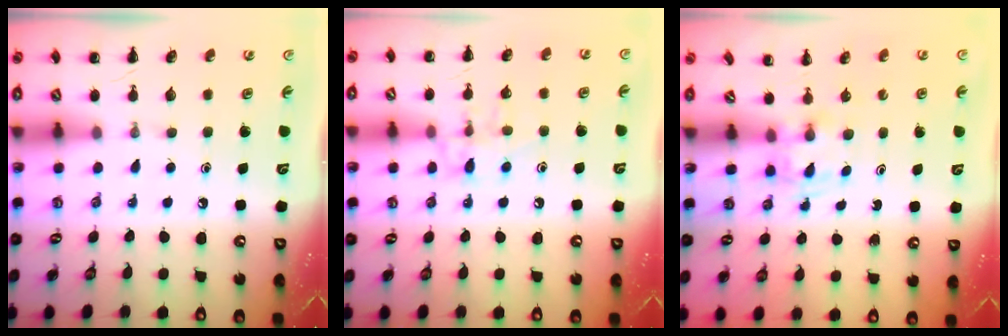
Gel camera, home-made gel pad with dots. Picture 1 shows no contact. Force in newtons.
{"total": 9.3, "press": 9.2, "slide": 1.0}
{"total": 2.8, "press": 2.6, "slide": 1.1}